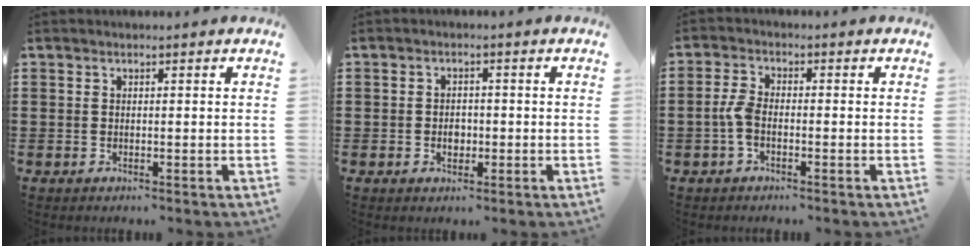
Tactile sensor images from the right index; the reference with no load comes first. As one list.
[{"total": 2.1, "force": [-0.6, 1.5, 1.4], "torque": [-0.020, 0.000, -0.014]}, {"total": 3.7, "force": [-1.1, 1.6, 3.1], "torque": [-0.085, -0.003, -0.029]}]